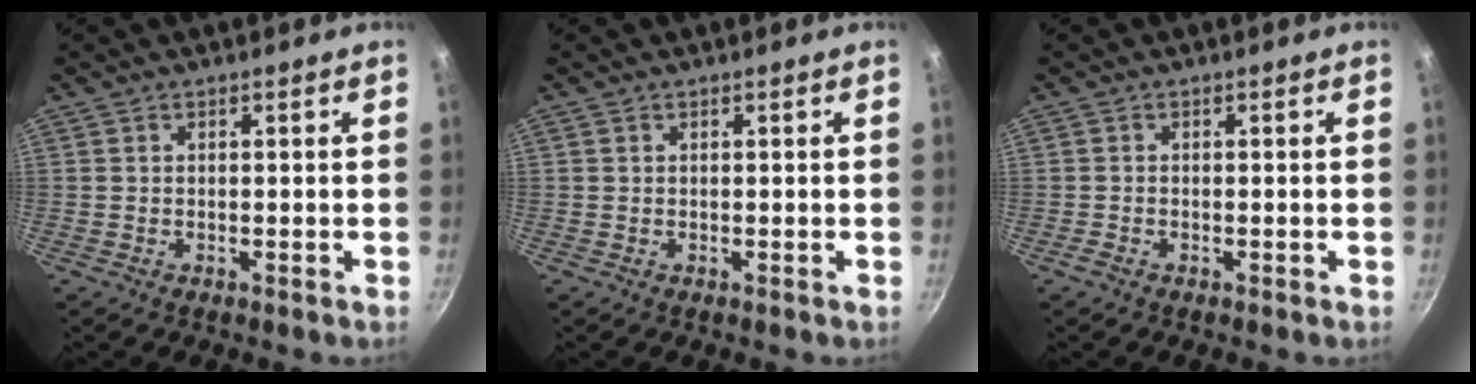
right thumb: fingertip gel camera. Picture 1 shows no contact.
{"total": 0.0}
{"total": 0.8, "force": [-0.7, 0.3, 0.3], "torque": [-0.014, 0.002, -0.017]}